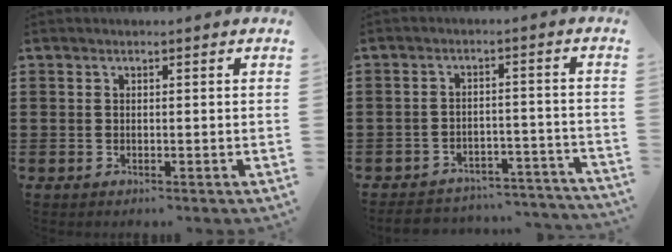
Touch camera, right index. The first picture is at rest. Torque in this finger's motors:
{"motor_torque": [-1.22, 0.49, -0.72, -0.21]}